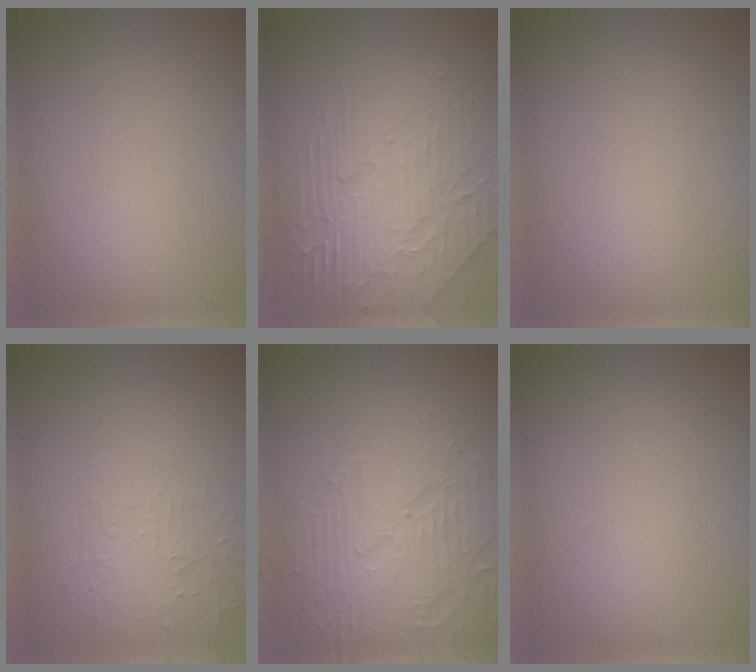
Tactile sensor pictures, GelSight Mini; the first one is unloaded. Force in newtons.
{"total": 8.4, "press": 5.7, "slide": 6.2}
{"total": 0.0}
{"total": 1.8, "press": 0.7, "slide": 1.7}
{"total": 5.8, "press": 5.0, "slide": 2.9}
{"total": 0.0}